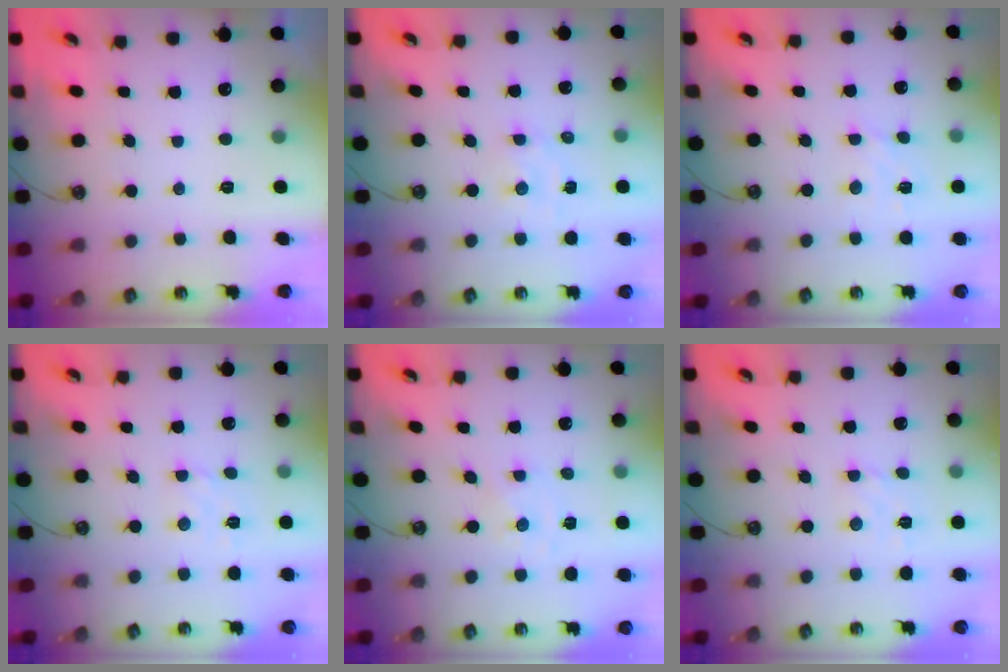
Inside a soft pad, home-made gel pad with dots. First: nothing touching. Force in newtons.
{"total": 2.0, "press": 2.0, "slide": 0.3}
{"total": 3.9, "press": 3.9, "slide": 0.5}
{"total": 1.8, "press": 1.7, "slide": 0.6}
{"total": 0.0}
{"total": 1.8, "press": 1.7, "slide": 0.6}